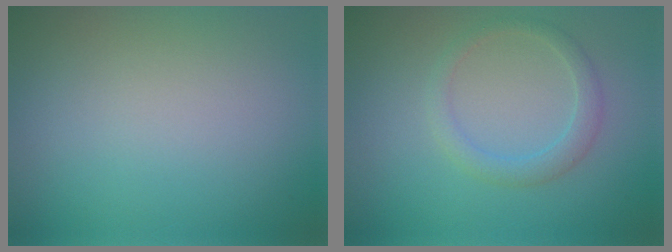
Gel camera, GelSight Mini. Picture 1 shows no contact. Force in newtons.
{"total": 2.0, "press": 2.0, "slide": 0.1}